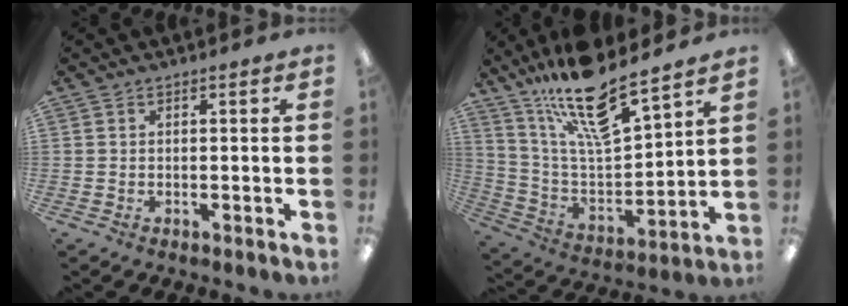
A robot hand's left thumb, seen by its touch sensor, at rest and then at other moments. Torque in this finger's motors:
{"motor_torque": [2.35, 1.09, 1.48, -1.29, 0.42]}